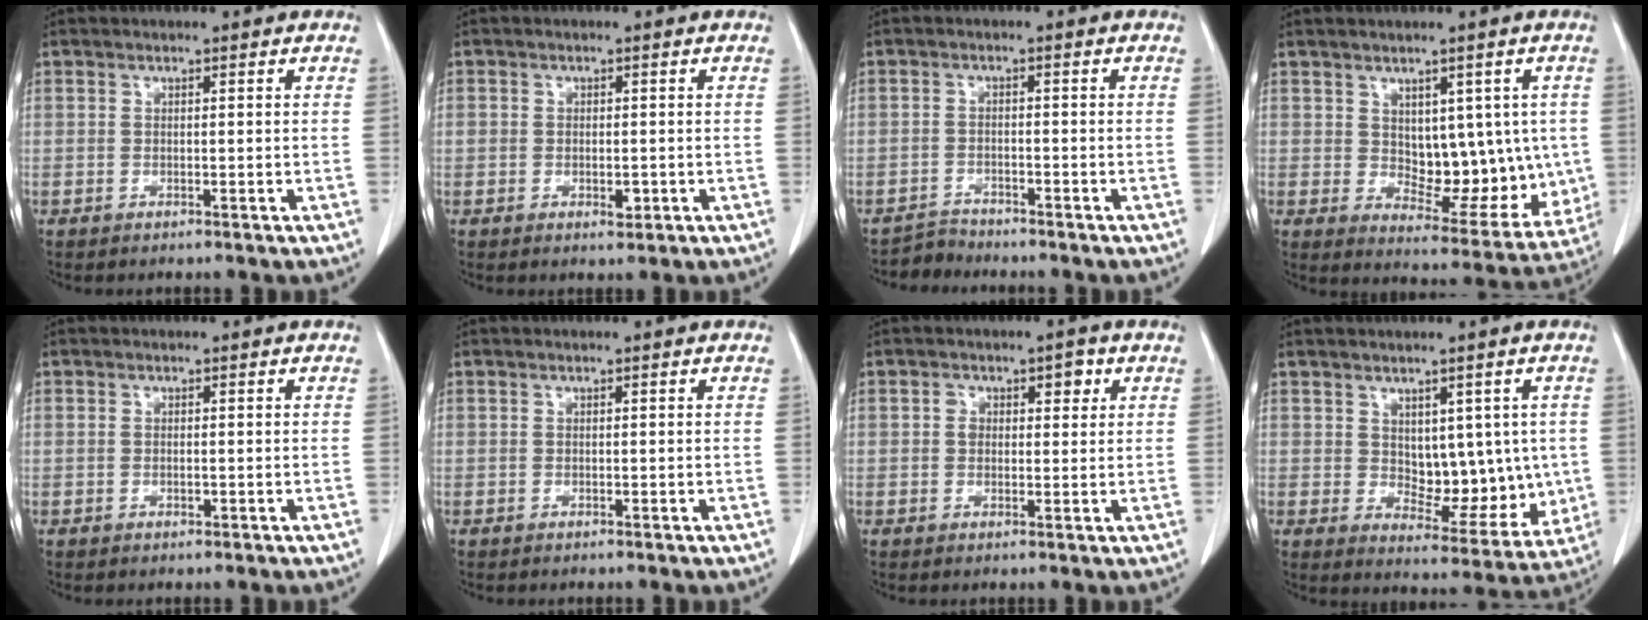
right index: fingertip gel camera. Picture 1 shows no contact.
{"total": 2.5, "force": [-0.5, 1.6, 1.9], "torque": [-0.024, 0.000, -0.004]}
{"total": 2.4, "force": [-2.2, 0.2, -0.9], "torque": [0.023, -0.008, -0.041]}
{"total": 11.9, "force": [1.2, 6.6, 9.9], "torque": [-0.115, 0.001, 0.039]}
{"total": 0.6, "force": [-0.1, 0.3, 0.5], "torque": [-0.013, -0.002, -0.001]}
{"total": 0.0}
{"total": 3.6, "force": [1.2, 2.4, 2.4], "torque": [-0.034, 0.013, 0.018]}
{"total": 9.9, "force": [1.0, 5.8, 8.0], "torque": [-0.090, 0.000, 0.033]}